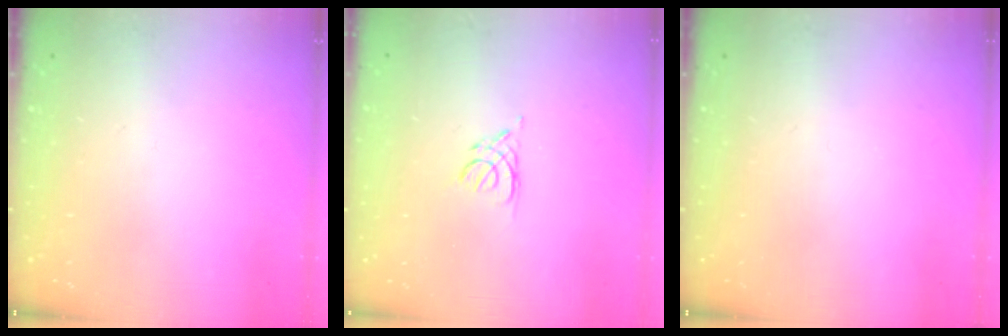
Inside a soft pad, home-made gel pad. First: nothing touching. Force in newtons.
{"total": 3.6, "press": 3.5, "slide": 0.7}
{"total": 0.0}